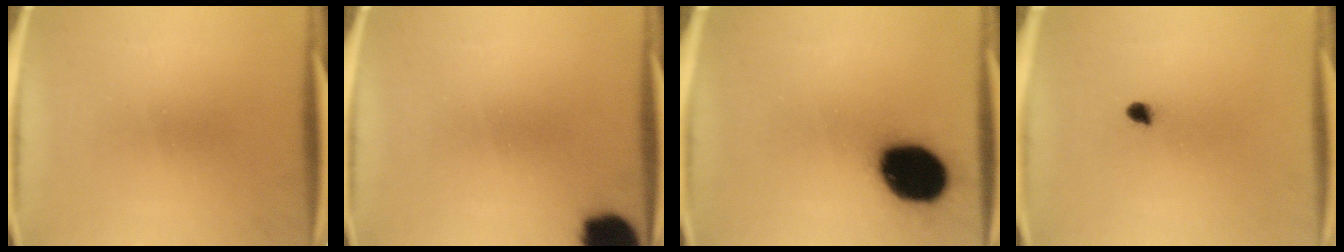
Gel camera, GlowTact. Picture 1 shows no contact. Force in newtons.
{"total": 11.1}
{"total": 19.7}
{"total": 1.8}